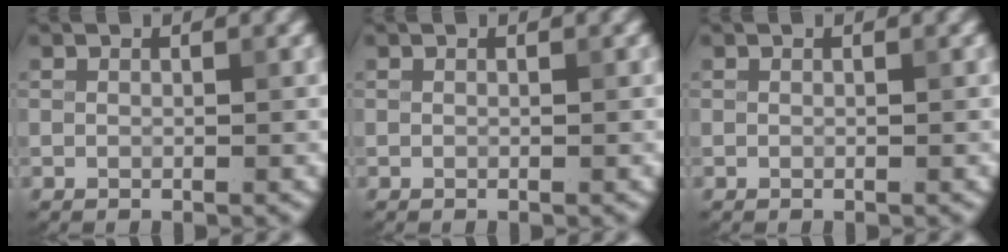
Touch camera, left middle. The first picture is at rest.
{"total": 0.0}
{"total": 0.0}